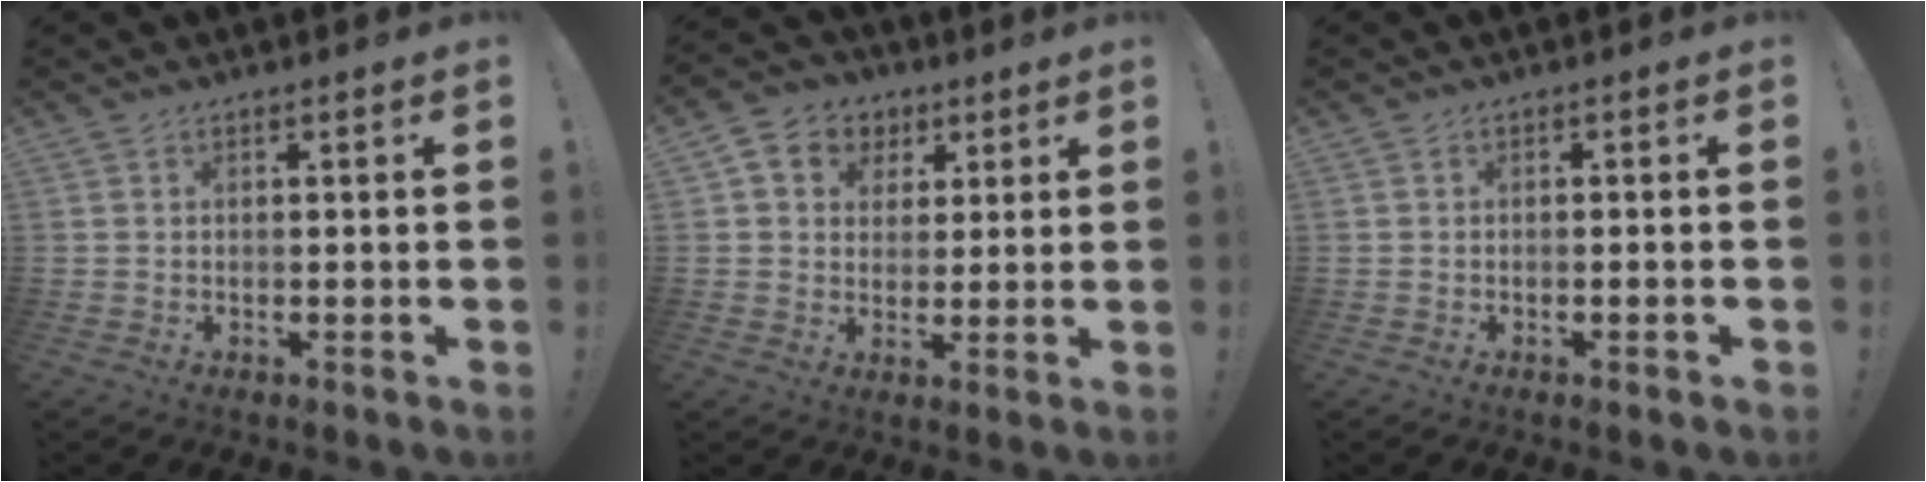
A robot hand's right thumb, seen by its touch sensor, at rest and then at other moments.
{"total": 8.3, "force": [2.6, 7.4, 2.7], "torque": [-0.037, -0.005, 0.055]}
{"total": 0.9, "force": [-0.6, -0.2, 0.6], "torque": [-0.008, -0.001, -0.010]}